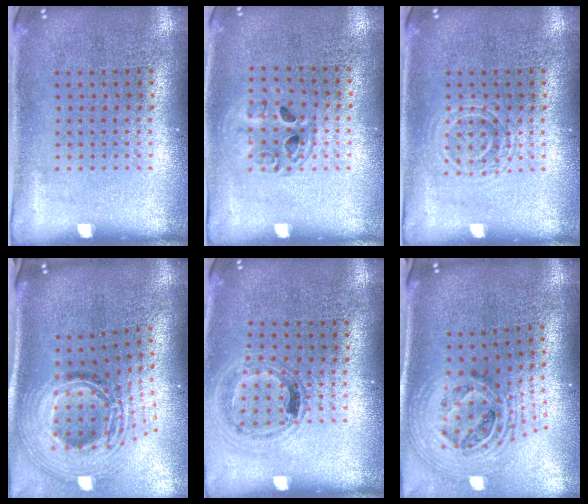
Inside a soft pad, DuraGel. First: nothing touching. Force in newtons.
{"total": 1.3, "press": 1.3, "slide": 0.4}
{"total": 1.8, "press": 1.8, "slide": 0.4}
{"total": 3.0, "press": 2.0, "slide": 2.2}
{"total": 0.9, "press": 0.9, "slide": 0.1}
{"total": 2.5, "press": 1.8, "slide": 1.7}